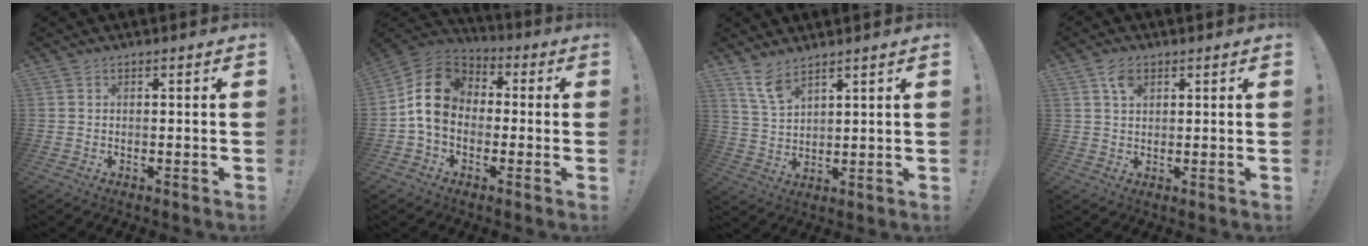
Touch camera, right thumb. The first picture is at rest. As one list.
[{"total": 13.7, "force": [0.5, 11.1, 8.1], "torque": [-0.126, 0.023, 0.020]}, {"total": 7.0, "force": [5.5, 2.4, 3.6], "torque": [-0.071, -0.031, 0.104]}, {"total": 4.2, "force": [2.1, 2.7, 2.5], "torque": [-0.035, -0.005, 0.036]}]